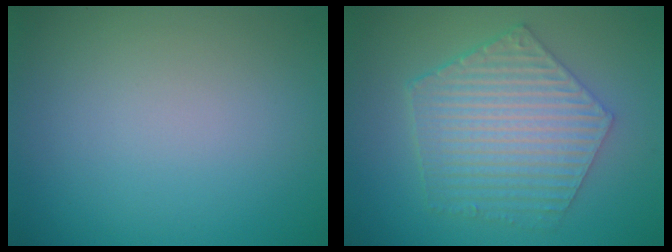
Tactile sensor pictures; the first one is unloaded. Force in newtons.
{"total": 6.2, "press": 4.8, "slide": 4.0}